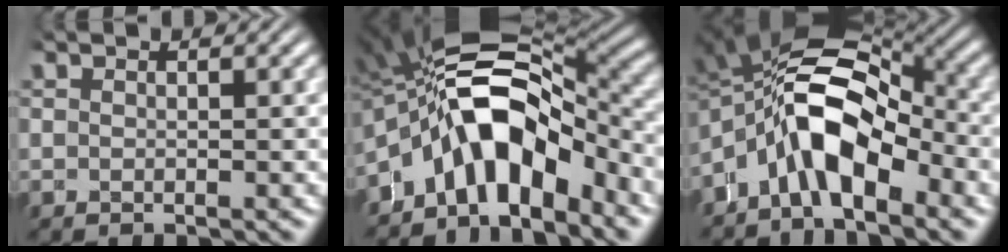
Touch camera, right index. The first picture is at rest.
{"total": 15.5, "force": [0.6, 9.1, 12.5], "torque": [-0.229, -0.010, 0.018]}
{"total": 13.5, "force": [2.2, 8.4, 10.4], "torque": [-0.193, -0.010, 0.031]}